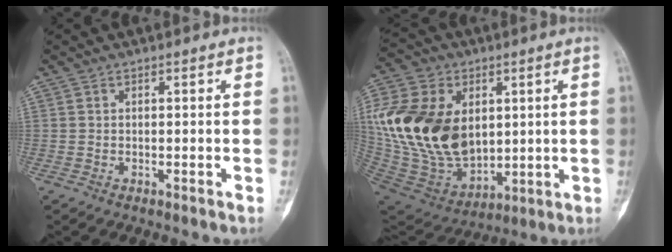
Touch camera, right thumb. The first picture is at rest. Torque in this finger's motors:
{"motor_torque": [-0.77, 2.60, 2.24, 0.54, 0.66]}